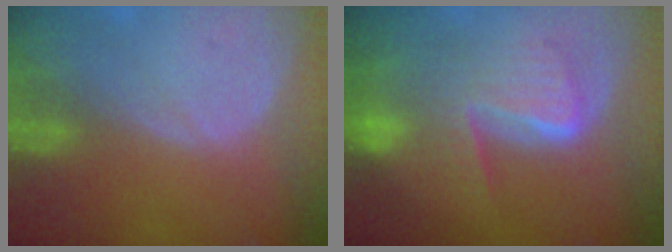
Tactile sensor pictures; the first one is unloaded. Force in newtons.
{"total": 9.0, "press": 9.0, "slide": 0.6}